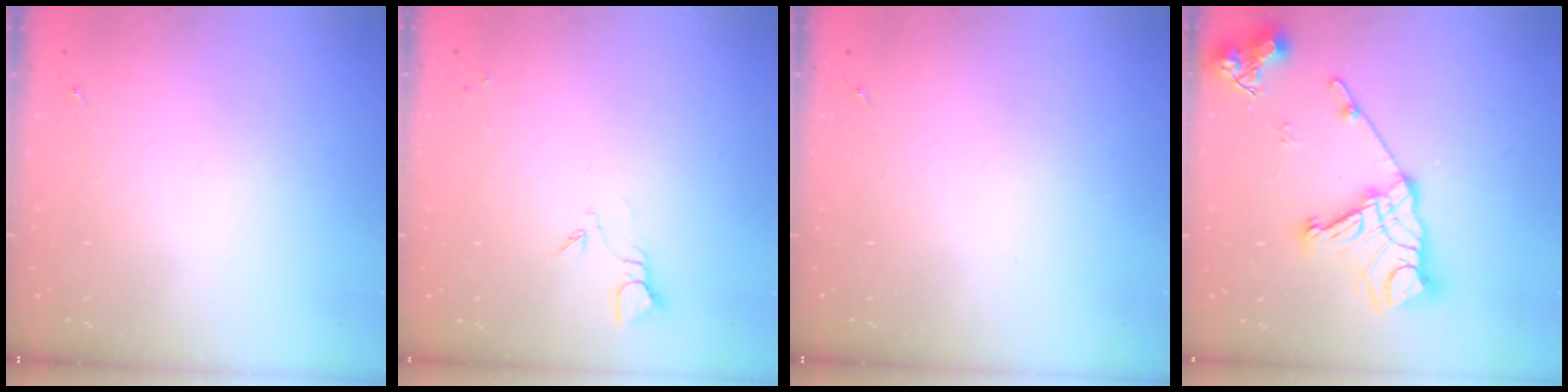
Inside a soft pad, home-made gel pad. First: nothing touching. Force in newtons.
{"total": 3.3, "press": 3.3, "slide": 0.4}
{"total": 0.0}
{"total": 18.6, "press": 18.5, "slide": 1.4}